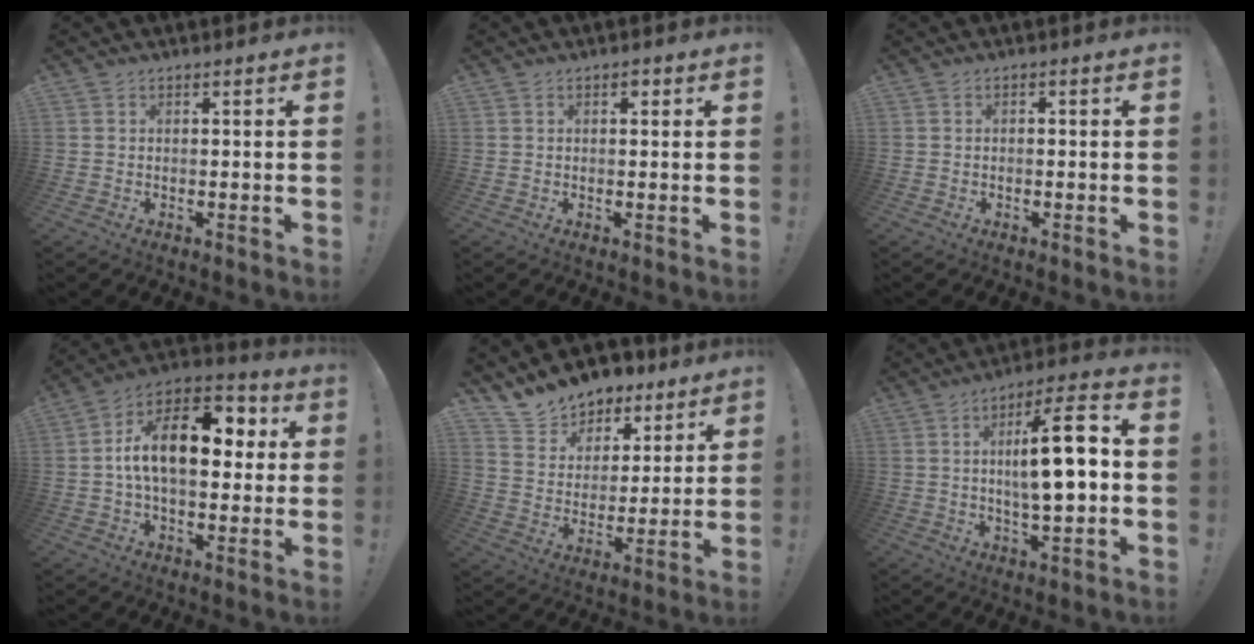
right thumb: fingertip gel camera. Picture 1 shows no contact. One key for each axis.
{"total": 1.0, "fx": 0.2, "fy": 0.9, "fz": 0.5, "tx": 0.002, "ty": -0.001, "tz": 0.000}
{"total": 1.0, "fx": -0.9, "fy": 0.3, "fz": 0.3, "tx": -0.006, "ty": 0.003, "tz": -0.015}
{"total": 17.7, "fx": 2.2, "fy": 9.7, "fz": 14.7, "tx": -0.239, "ty": 0.005, "tz": 0.034}
{"total": 11.5, "fx": 10.1, "fy": 5.5, "fz": 0.6, "tx": -0.027, "ty": -0.089, "tz": 0.188}
{"total": 15.5, "fx": 0.7, "fy": 4.3, "fz": 14.9, "tx": -0.232, "ty": 0.000, "tz": 0.000}